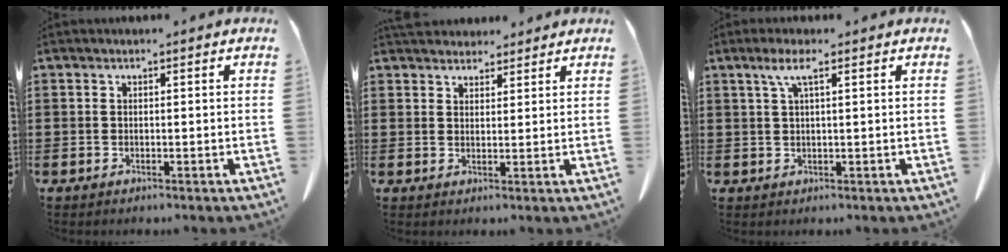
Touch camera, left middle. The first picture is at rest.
{"total": 3.5, "force": [3.3, 1.0, 0.1], "torque": [-0.003, -0.008, 0.063]}
{"total": 3.2, "force": [1.5, 0.5, 2.8], "torque": [-0.060, 0.005, 0.025]}